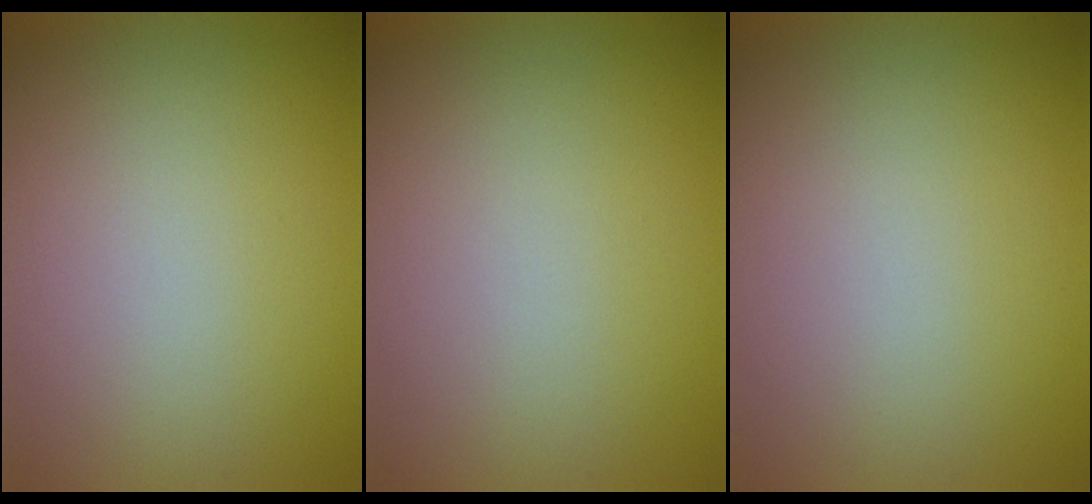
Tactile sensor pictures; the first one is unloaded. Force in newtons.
{"total": 0.0}
{"total": 0.0}